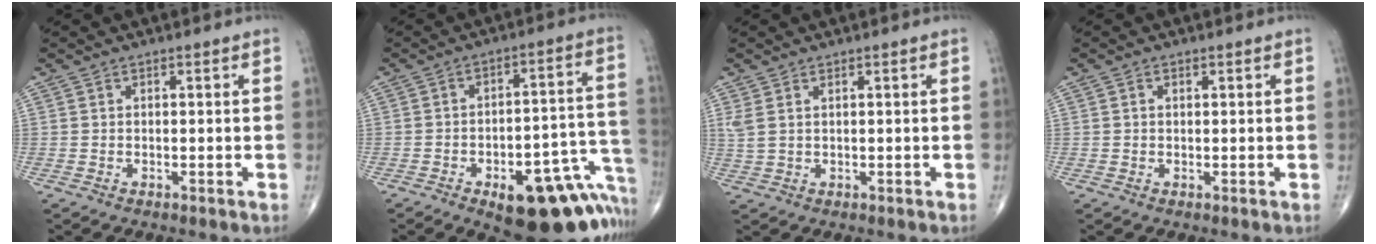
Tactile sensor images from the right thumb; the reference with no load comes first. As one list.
[{"total": 22.2, "force": [-11.2, 9.4, 16.7], "torque": [-0.119, 0.091, -0.138]}, {"total": 2.6, "force": [1.1, 1.4, 2.0], "torque": [-0.059, 0.006, 0.030]}, {"total": 0.9, "force": [0.3, 0.6, 0.6], "torque": [-0.011, 0.000, 0.005]}]